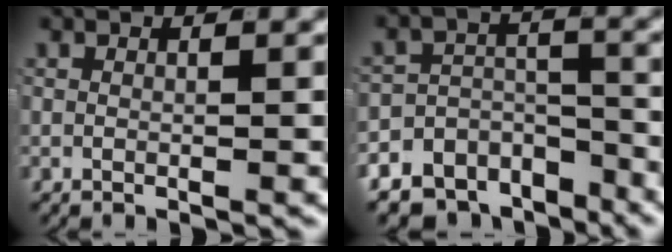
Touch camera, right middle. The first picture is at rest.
{"total": 11.9, "force": [-8.6, 7.4, 3.6], "torque": [-0.049, -0.024, -0.145]}